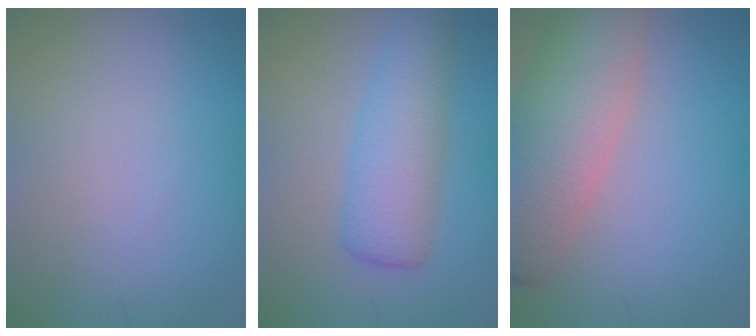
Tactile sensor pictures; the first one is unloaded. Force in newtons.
{"total": 5.3, "press": 5.3, "slide": 0.2}
{"total": 8.8, "press": 8.7, "slide": 0.7}